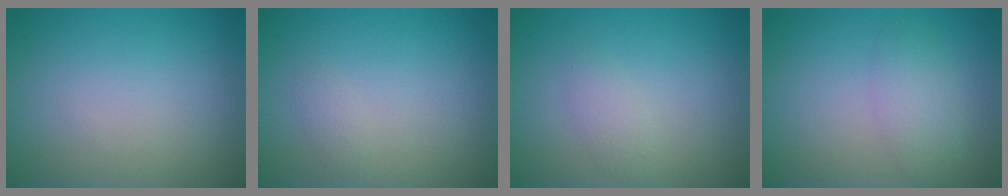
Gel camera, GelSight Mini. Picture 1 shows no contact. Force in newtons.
{"total": 0.8, "press": 0.8, "slide": 0.0}
{"total": 1.4, "press": 1.4, "slide": 0.1}
{"total": 2.5, "press": 2.5, "slide": 0.1}